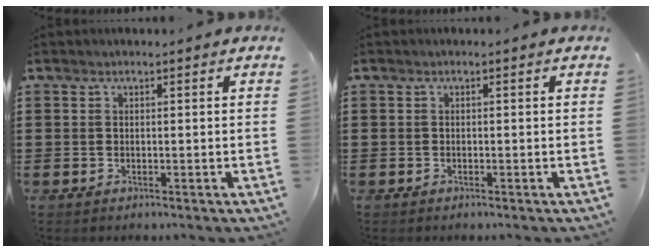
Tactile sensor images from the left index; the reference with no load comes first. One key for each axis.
{"total": 0.0}